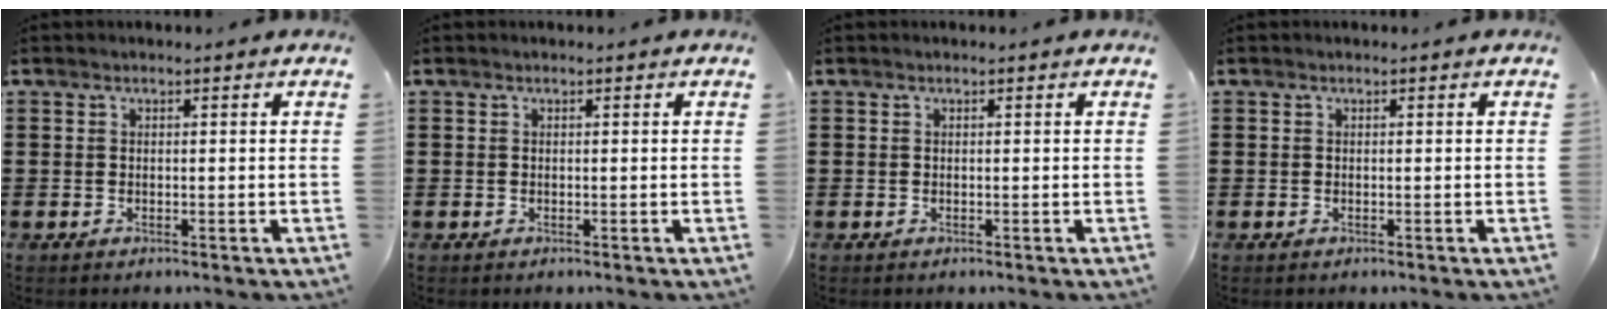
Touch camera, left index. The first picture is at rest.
{"total": 0.0}
{"total": 0.0}
{"total": 0.0}